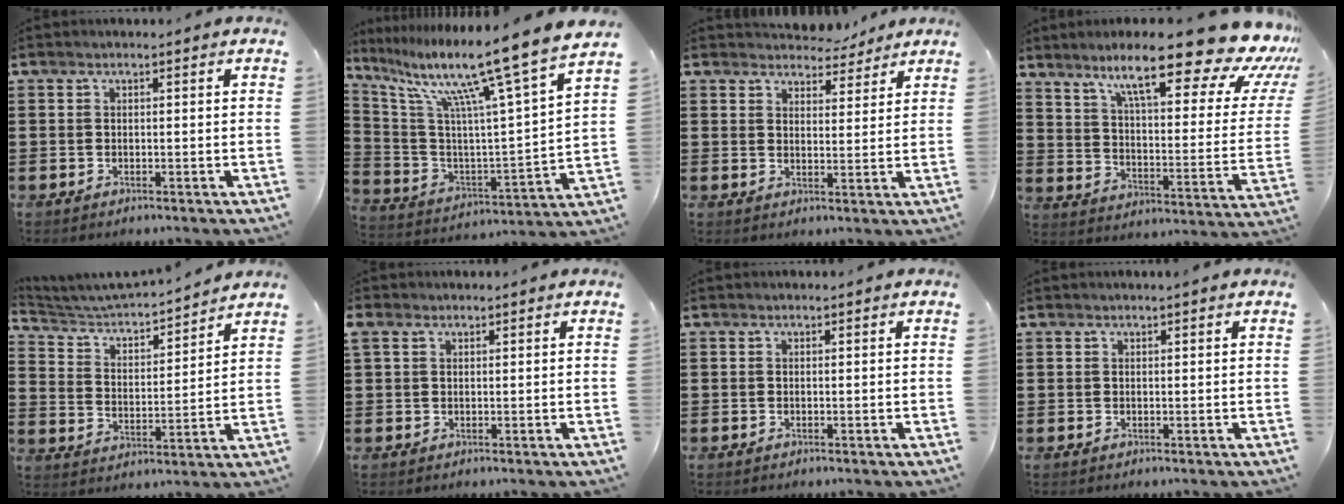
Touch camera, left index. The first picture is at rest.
{"total": 13.6, "force": [10.4, -0.5, 8.7], "torque": [-0.177, -0.078, 0.155]}
{"total": 4.6, "force": [4.4, 1.3, 0.3], "torque": [-0.014, -0.016, 0.081]}
{"total": 18.0, "force": [13.1, 2.6, 12.0], "torque": [-0.208, -0.084, 0.209]}
{"total": 3.7, "force": [3.6, 0.5, 0.8], "torque": [-0.039, -0.035, 0.052]}
{"total": 1.7, "force": [0.8, 1.1, 1.0], "torque": [-0.023, 0.007, 0.015]}
{"total": 0.0}
{"total": 0.5, "force": [0.5, 0.2, 0.1], "torque": [-0.004, 0.001, 0.010]}